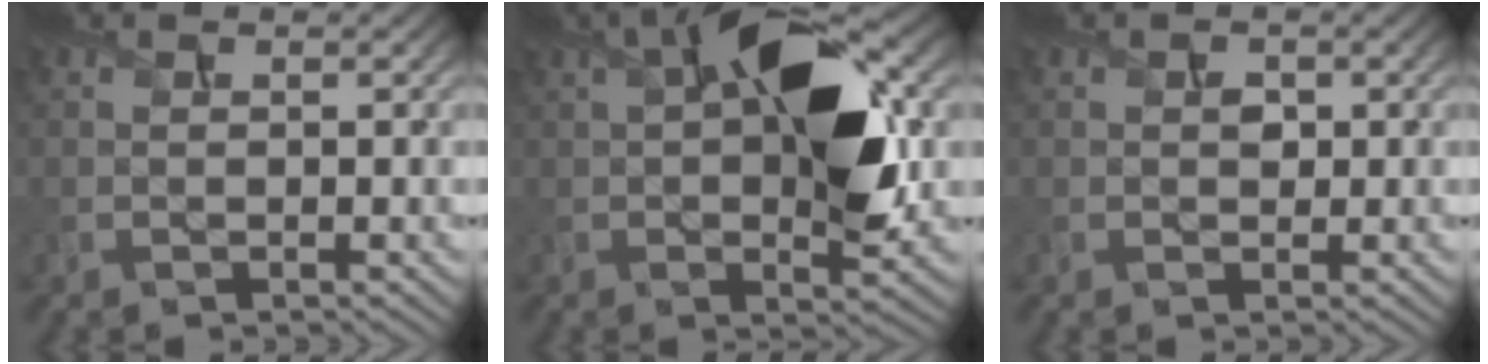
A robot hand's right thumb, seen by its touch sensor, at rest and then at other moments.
{"total": 12.9, "force": [2.4, 5.7, 11.3], "torque": [-0.178, 0.009, 0.034]}
{"total": 1.2, "force": [0.1, 0.9, 0.7], "torque": [-0.013, -0.005, 0.002]}